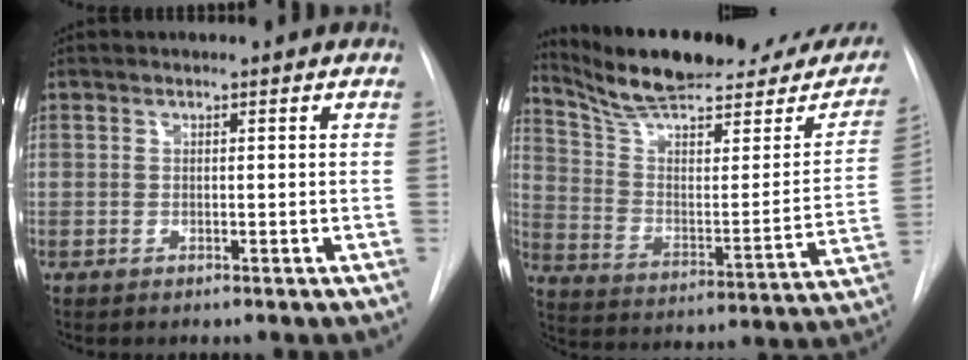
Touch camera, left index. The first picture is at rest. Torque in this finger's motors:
{"motor_torque": [0.88, -1.24, 0.51, 0.11]}